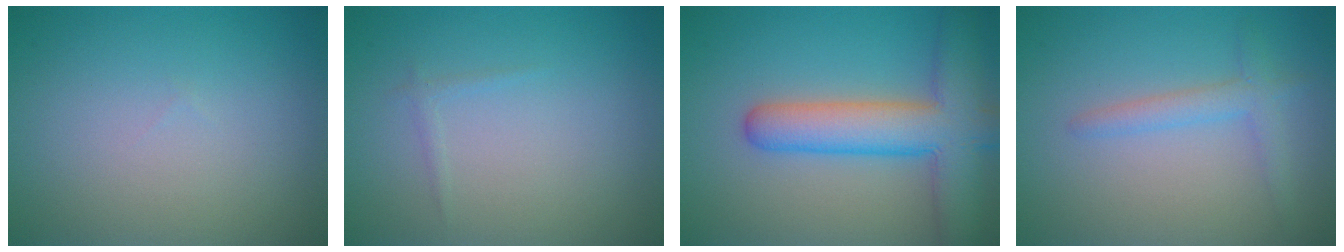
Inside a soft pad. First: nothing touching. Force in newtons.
{"total": 0.6, "press": 0.6, "slide": 0.0}
{"total": 8.0, "press": 8.0, "slide": 0.5}
{"total": 2.1, "press": 2.1, "slide": 0.1}